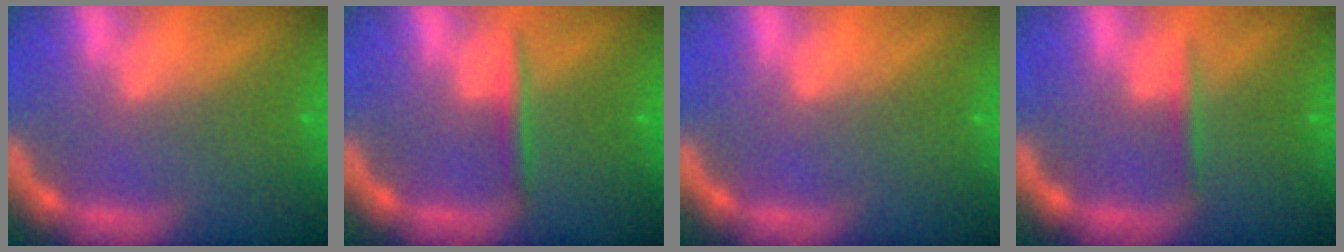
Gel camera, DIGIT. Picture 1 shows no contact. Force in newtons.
{"total": 1.9}
{"total": 0.0}
{"total": 1.4}